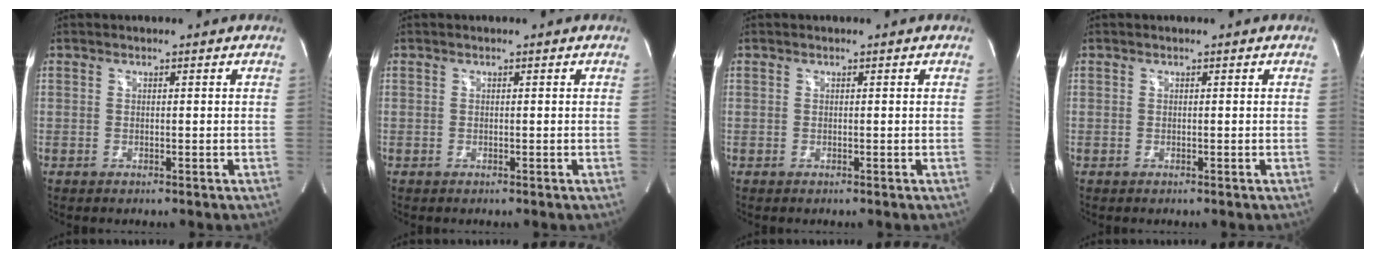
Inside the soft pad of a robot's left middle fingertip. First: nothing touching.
{"total": 0.0}
{"total": 0.0}
{"total": 0.0}